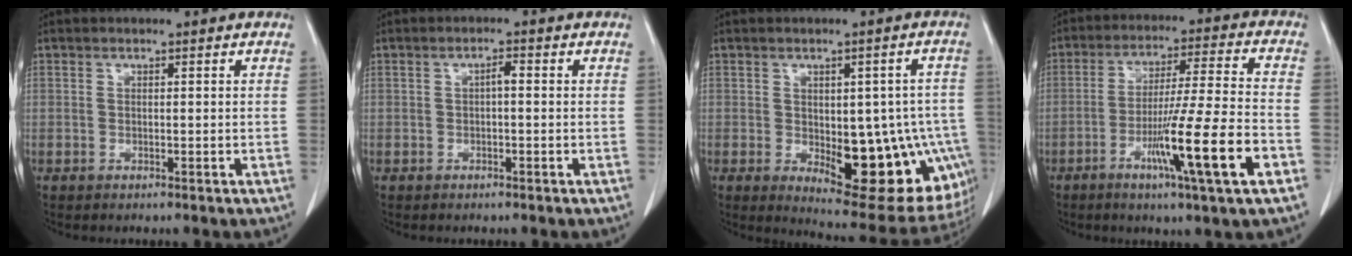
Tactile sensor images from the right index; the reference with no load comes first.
{"total": 1.4, "force": [0.0, 0.3, 1.3], "torque": [-0.023, 0.004, -0.001]}
{"total": 18.1, "force": [-4.4, 8.1, 15.6], "torque": [-0.137, 0.014, -0.031]}
{"total": 14.8, "force": [-6.0, -1.0, 13.5], "torque": [-0.233, -0.018, -0.104]}